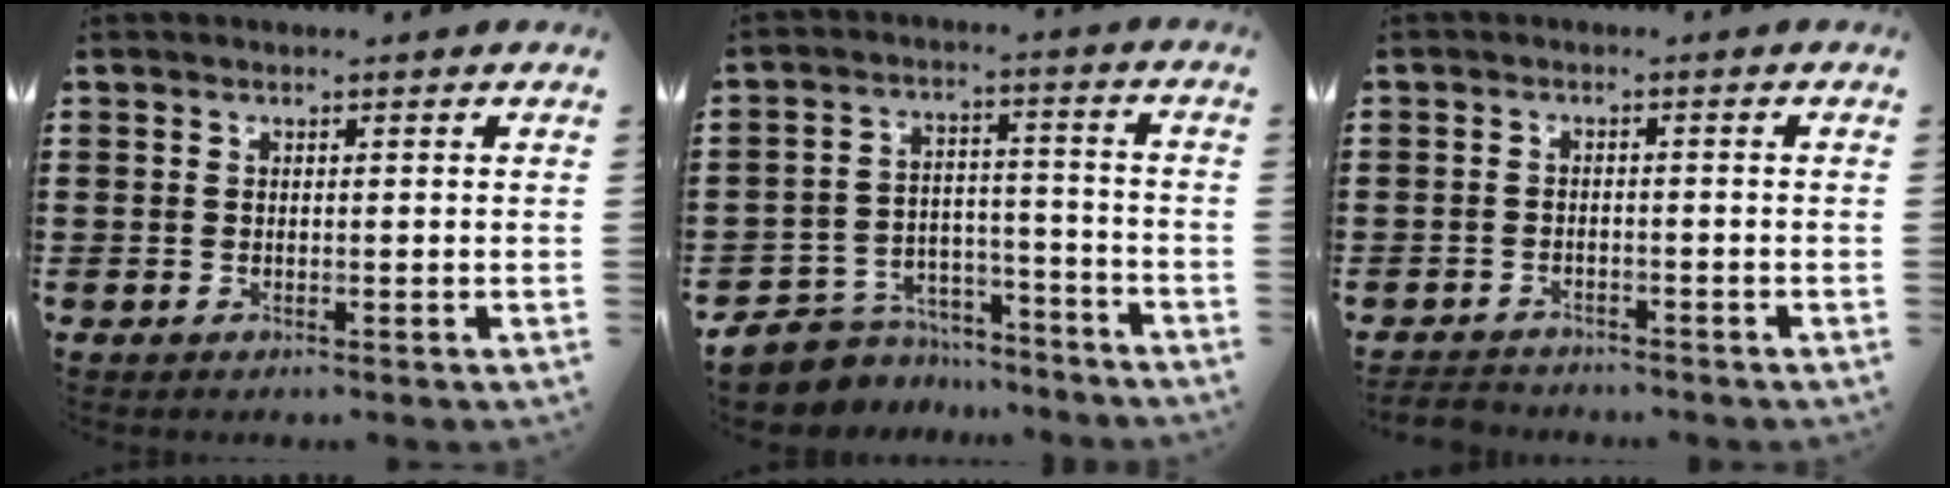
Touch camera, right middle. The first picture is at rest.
{"total": 6.8, "force": [-6.5, 2.0, 0.2], "torque": [-0.015, 0.014, -0.131]}
{"total": 2.4, "force": [-2.3, 0.6, -0.2], "torque": [-0.002, 0.000, -0.052]}